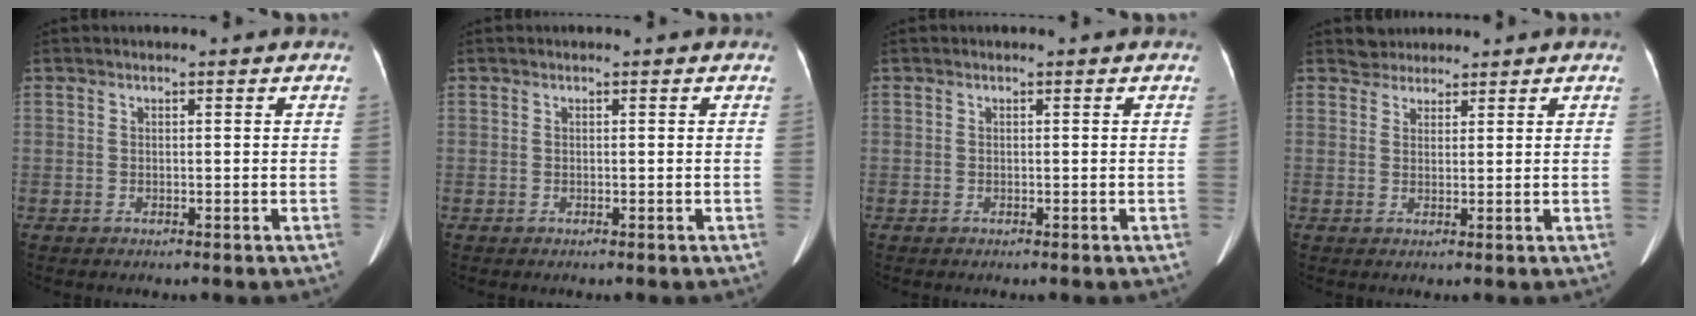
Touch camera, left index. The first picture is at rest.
{"total": 0.0}
{"total": 0.0}
{"total": 2.3, "force": [2.0, 1.0, -0.4], "torque": [0.007, 0.012, 0.033]}